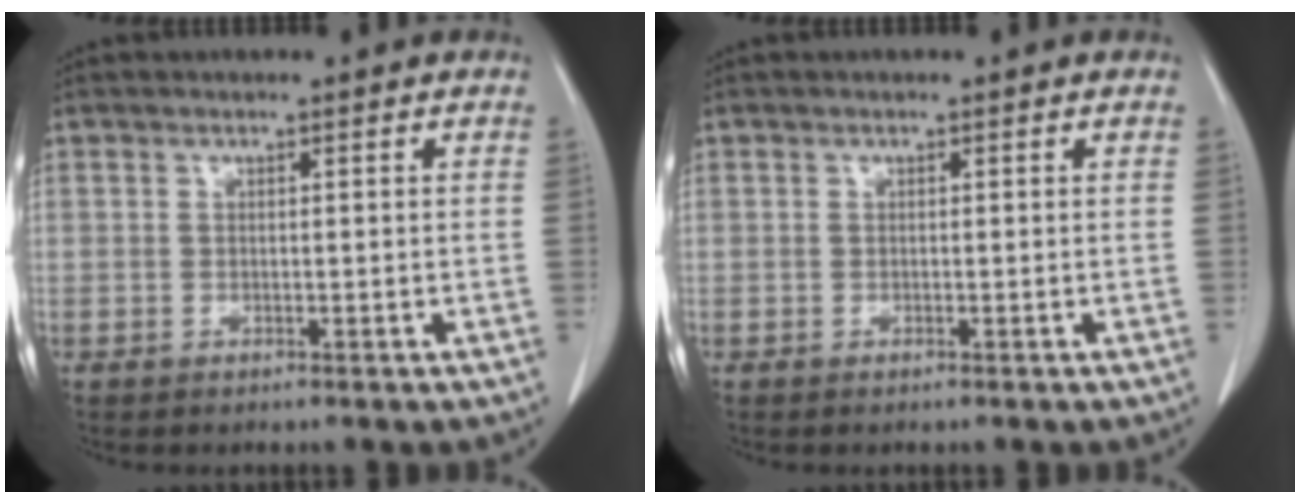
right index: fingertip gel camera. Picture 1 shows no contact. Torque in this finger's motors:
{"motor_torque": [-0.17, 0.16, -0.20, -0.08]}